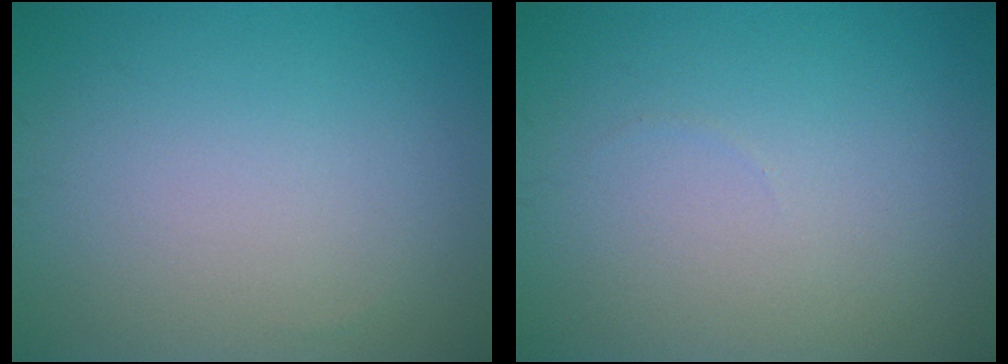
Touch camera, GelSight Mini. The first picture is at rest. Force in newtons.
{"total": 0.0}